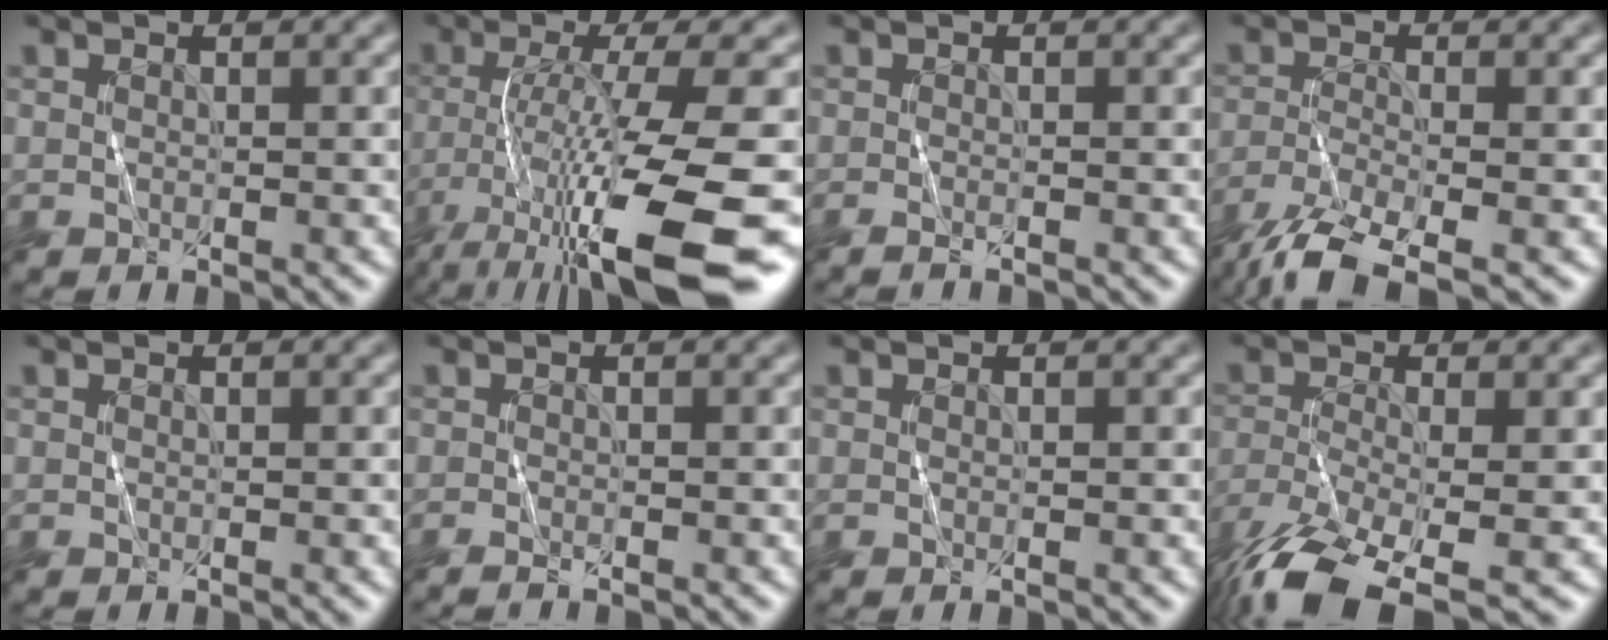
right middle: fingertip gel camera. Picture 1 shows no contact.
{"total": 14.0, "force": [-8.1, 2.6, 11.1], "torque": [-0.194, -0.014, -0.132]}
{"total": 0.9, "force": [-0.6, 0.1, 0.6], "torque": [-0.013, -0.006, -0.012]}
{"total": 7.9, "force": [-5.7, 2.1, 5.0], "torque": [-0.109, -0.022, -0.114]}
{"total": 0.0}
{"total": 1.2, "force": [-0.7, 0.2, 0.9], "torque": [-0.018, -0.005, -0.015]}
{"total": 0.0}
{"total": 10.1, "force": [-6.8, 3.3, 6.6], "torque": [-0.141, -0.028, -0.131]}